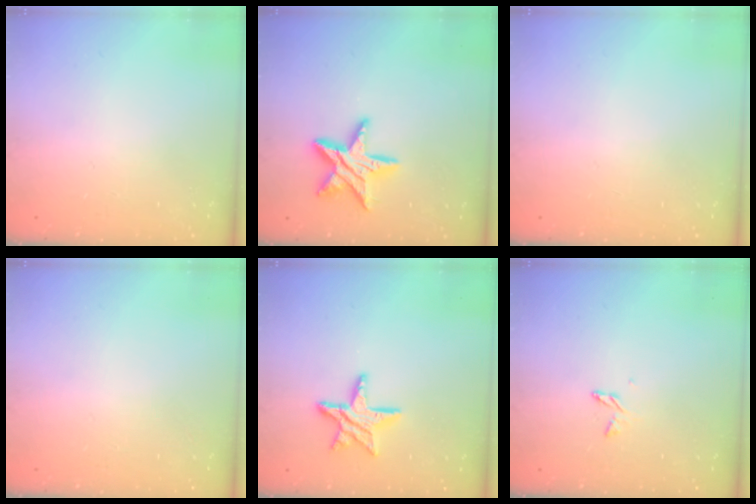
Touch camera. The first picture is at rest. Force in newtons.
{"total": 13.8, "press": 13.8, "slide": 0.7}
{"total": 0.0}
{"total": 0.0}
{"total": 11.6, "press": 11.5, "slide": 0.8}
{"total": 4.2, "press": 4.2, "slide": 0.4}